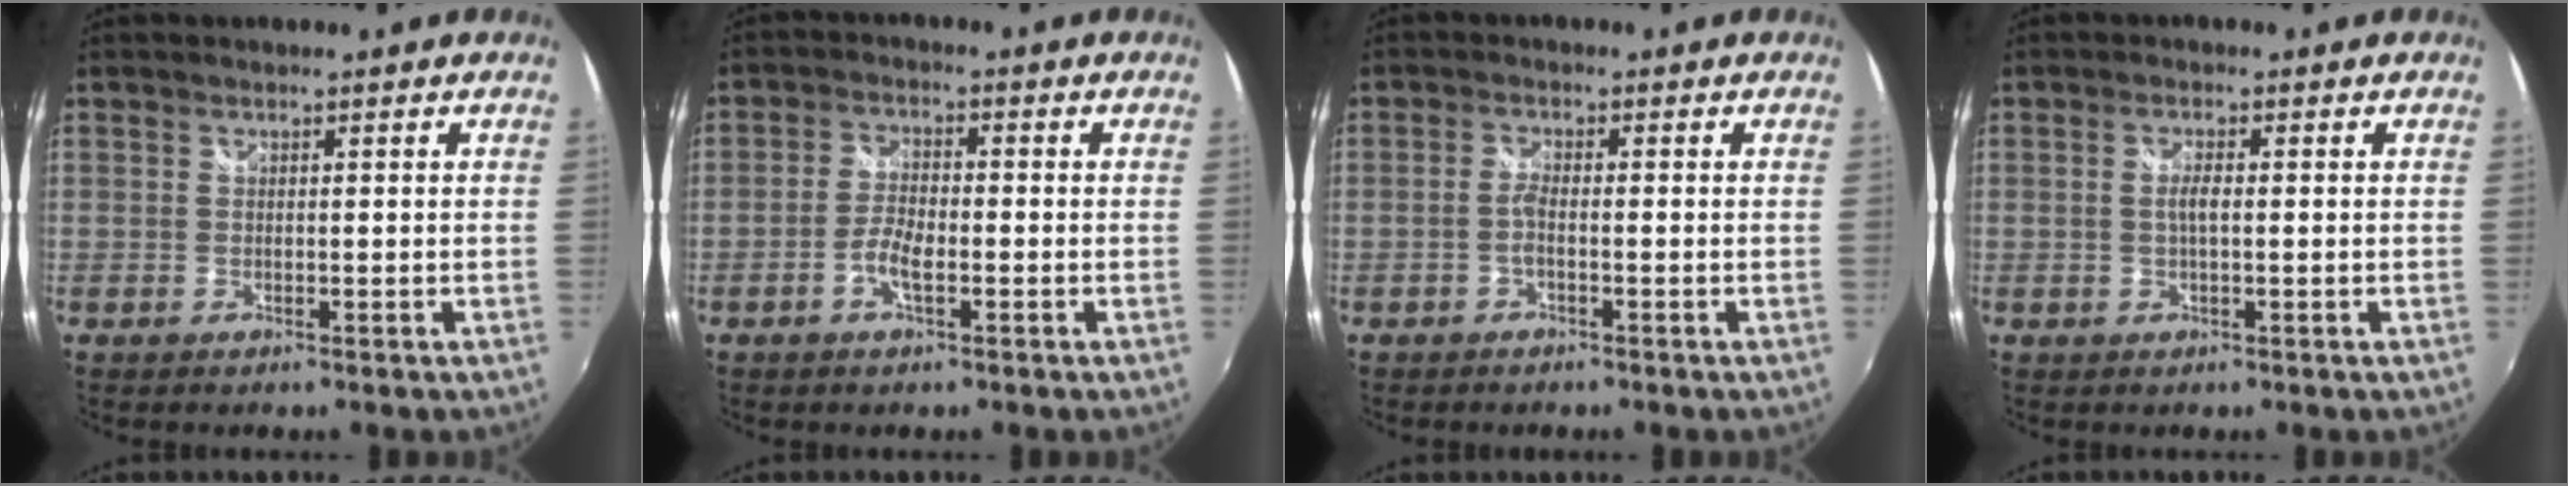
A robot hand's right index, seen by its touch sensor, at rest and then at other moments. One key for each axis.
{"total": 4.2, "fx": -1.8, "fy": 1.4, "fz": 3.5, "tx": -0.080, "ty": 0.004, "tz": -0.037}
{"total": 1.7, "fx": -0.8, "fy": 0.2, "fz": 1.5, "tx": -0.035, "ty": 0.003, "tz": -0.019}
{"total": 2.1, "fx": -0.1, "fy": 0.4, "fz": 2.0, "tx": -0.039, "ty": 0.000, "tz": -0.003}